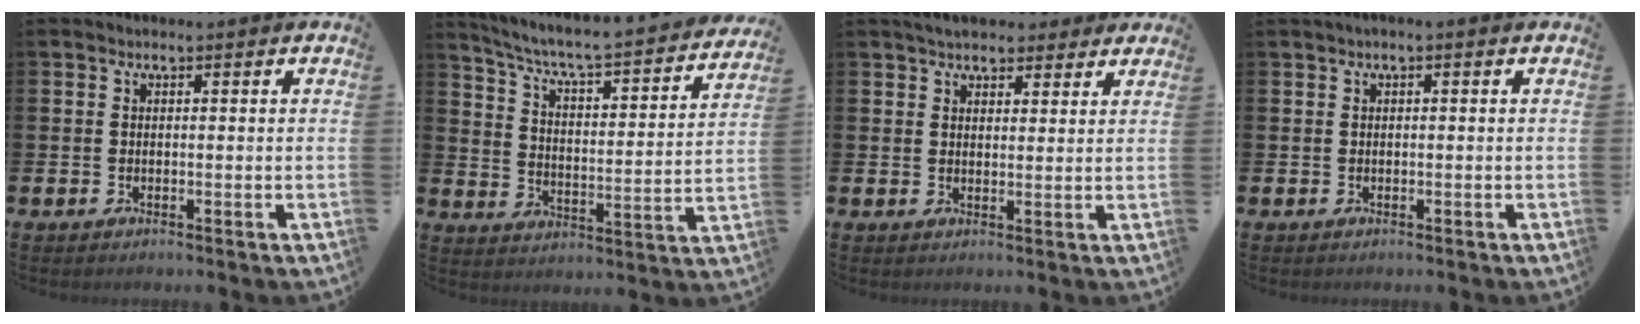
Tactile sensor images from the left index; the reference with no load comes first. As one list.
[{"total": 5.7, "force": [5.1, 0.6, 2.4], "torque": [-0.077, -0.044, 0.079]}, {"total": 4.6, "force": [4.2, 1.7, 0.8], "torque": [-0.019, -0.013, 0.078]}, {"total": 0.7, "force": [0.0, 0.0, 0.7], "torque": [-0.012, 0.001, 0.000]}]